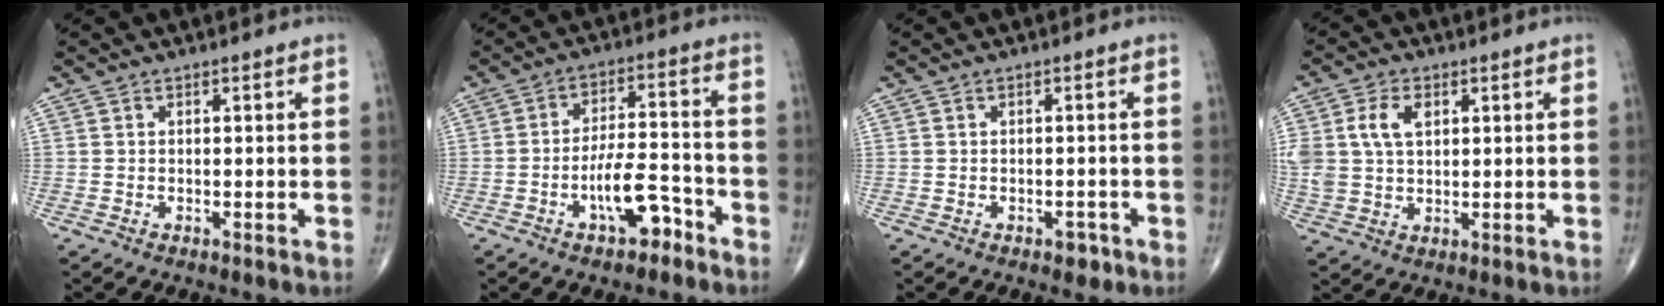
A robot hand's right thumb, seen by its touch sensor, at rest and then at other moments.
{"total": 9.0, "force": [-4.7, 3.7, 6.8], "torque": [-0.107, 0.040, -0.078]}
{"total": 2.1, "force": [-1.1, 1.2, 1.2], "torque": [-0.007, 0.004, -0.012]}
{"total": 9.0, "force": [2.6, 5.9, 6.3], "torque": [-0.130, 0.004, 0.054]}